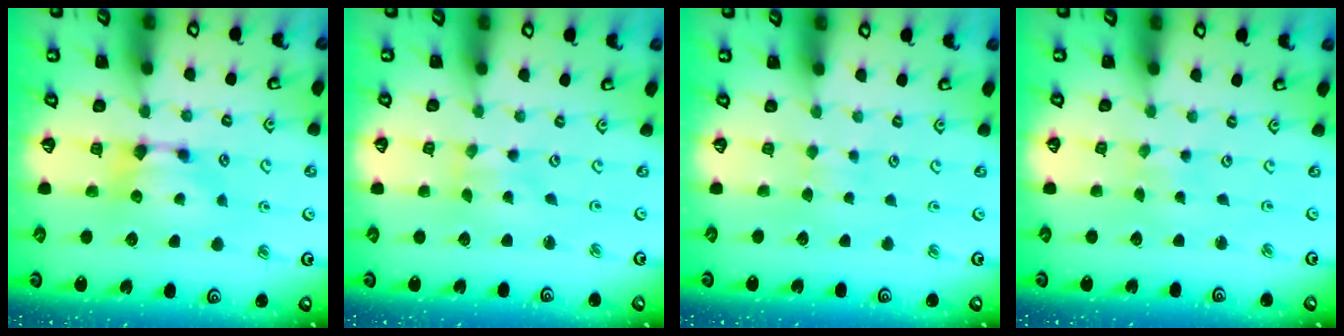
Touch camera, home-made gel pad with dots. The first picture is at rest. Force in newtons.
{"total": 4.0, "press": 3.9, "slide": 0.6}
{"total": 4.6, "press": 4.5, "slide": 0.2}
{"total": 5.3, "press": 5.2, "slide": 0.3}